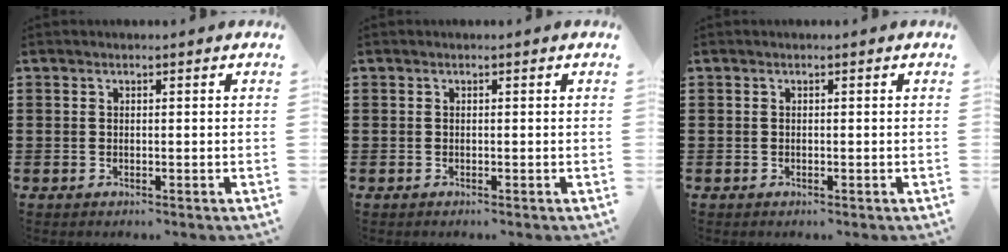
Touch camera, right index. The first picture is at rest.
{"total": 0.0}
{"total": 0.0}